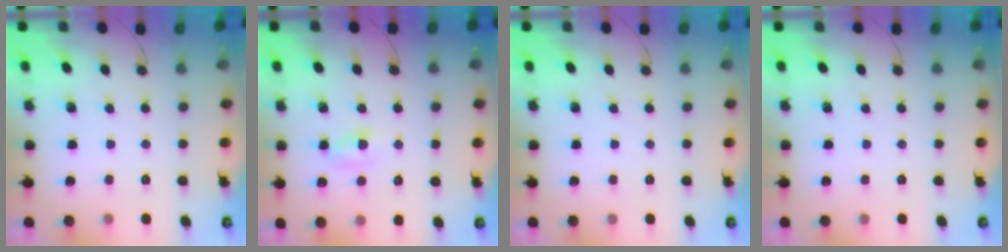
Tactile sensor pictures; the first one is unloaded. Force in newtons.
{"total": 2.4, "press": 2.1, "slide": 1.2}
{"total": 0.0}
{"total": 0.0}